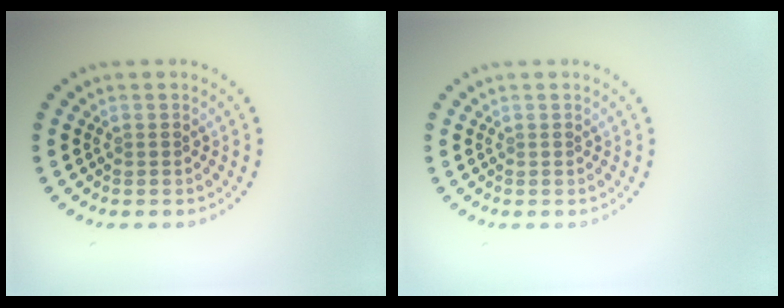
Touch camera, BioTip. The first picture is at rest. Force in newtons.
{"total": 0.0}